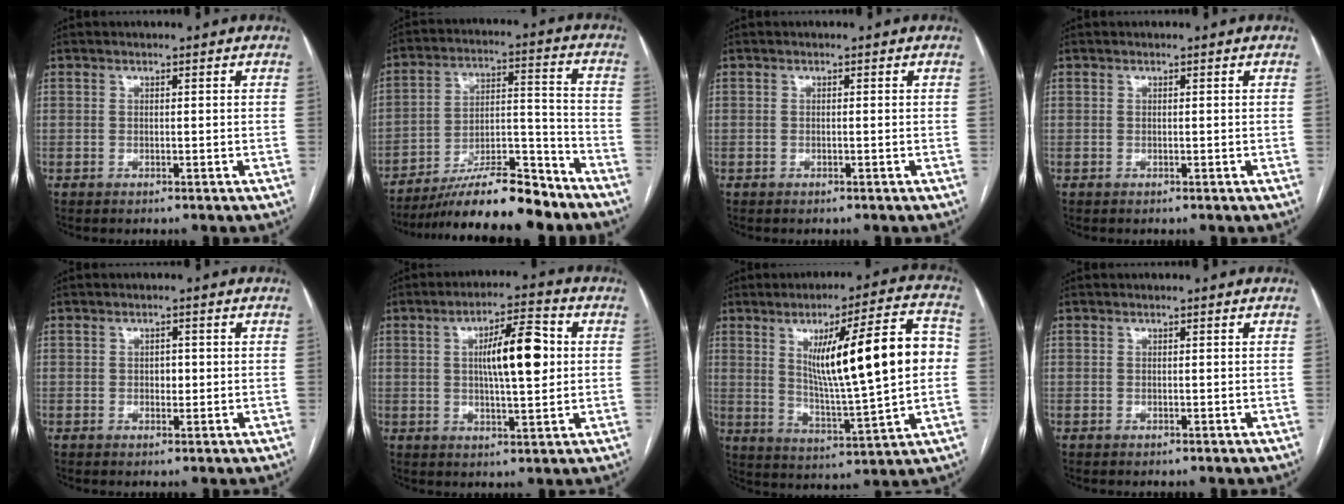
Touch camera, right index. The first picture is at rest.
{"total": 16.1, "force": [-13.6, 2.4, 8.2], "torque": [-0.138, 0.017, -0.232]}
{"total": 0.0}
{"total": 0.0}
{"total": 1.7, "force": [0.0, 1.1, 1.2], "torque": [-0.016, 0.002, 0.001]}
{"total": 10.2, "force": [1.5, 2.4, 9.9], "torque": [-0.165, 0.017, 0.025]}
{"total": 18.4, "force": [2.7, 1.8, 18.1], "torque": [-0.279, 0.014, 0.045]}
{"total": 0.0}